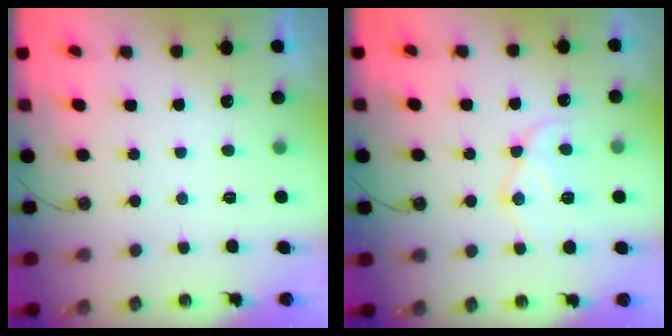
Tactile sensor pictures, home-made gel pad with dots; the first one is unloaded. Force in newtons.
{"total": 13.5, "press": 13.5, "slide": 1.0}